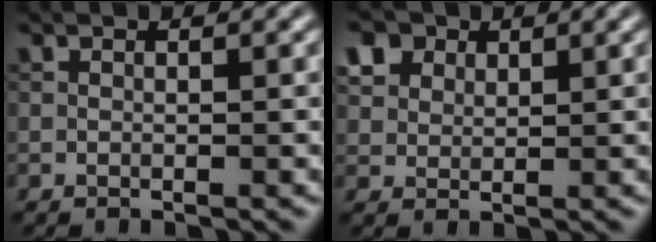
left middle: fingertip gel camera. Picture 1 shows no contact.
{"total": 5.5, "force": [3.3, 3.6, 2.4], "torque": [-0.079, 0.009, 0.062]}